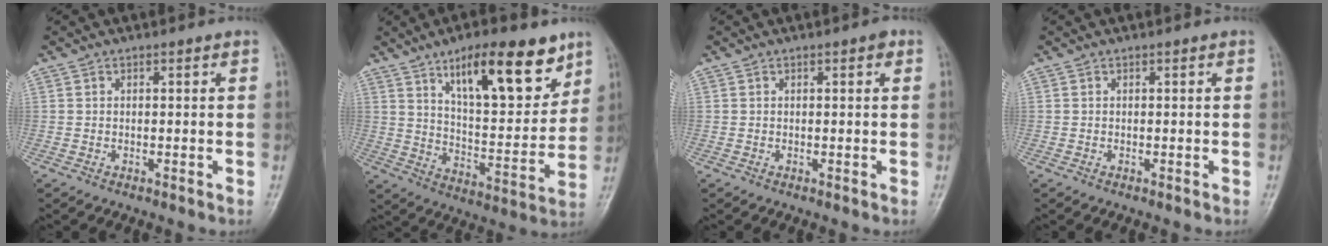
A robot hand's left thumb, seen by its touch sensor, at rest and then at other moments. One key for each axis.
{"total": 18.1, "fx": 10.8, "fy": 6.3, "fz": 13.1, "tx": -0.161, "ty": -0.060, "tz": 0.178}
{"total": 1.2, "fx": 0.5, "fy": 0.5, "fz": 1.0, "tx": -0.013, "ty": 0.001, "tz": 0.005}
{"total": 0.0}